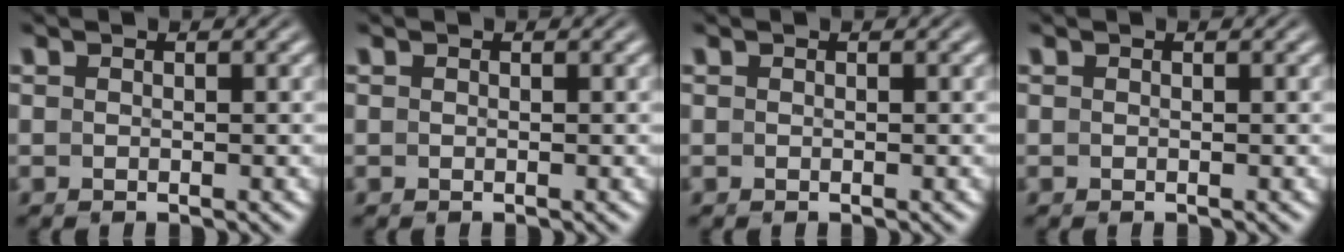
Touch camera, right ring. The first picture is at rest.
{"total": 0.0}
{"total": 0.0}
{"total": 0.0}